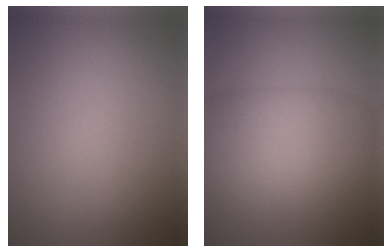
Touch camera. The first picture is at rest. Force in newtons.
{"total": 8.1, "press": 8.1, "slide": 0.3}